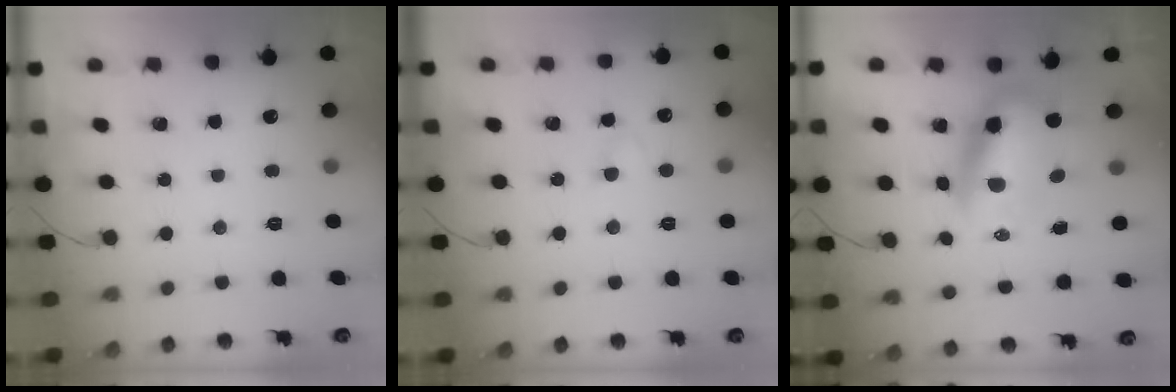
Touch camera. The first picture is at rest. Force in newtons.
{"total": 2.0, "press": 1.8, "slide": 0.9}
{"total": 8.9, "press": 8.6, "slide": 2.5}